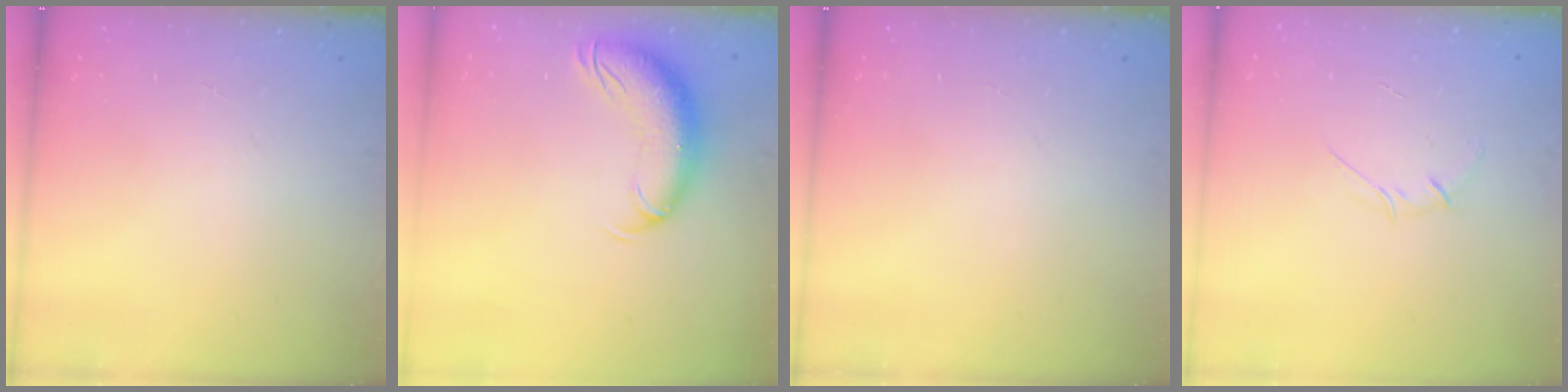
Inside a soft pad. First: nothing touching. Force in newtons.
{"total": 12.9, "press": 12.6, "slide": 3.0}
{"total": 0.0}
{"total": 2.7, "press": 2.6, "slide": 0.7}